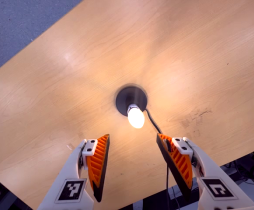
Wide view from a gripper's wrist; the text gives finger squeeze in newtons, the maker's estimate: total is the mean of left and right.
{"total": 0.0}